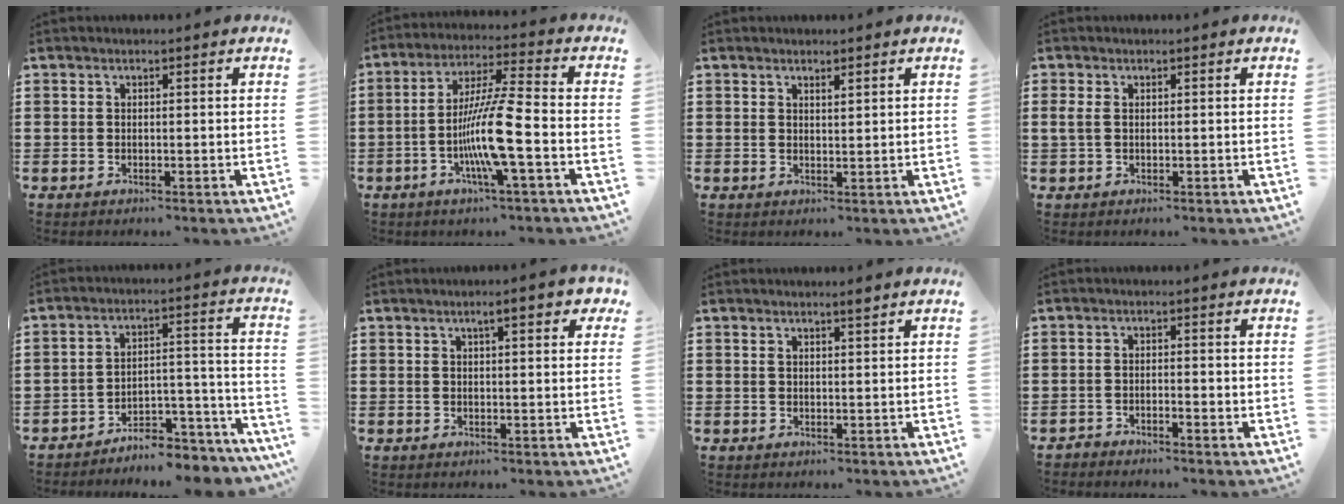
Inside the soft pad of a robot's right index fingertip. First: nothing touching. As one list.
[{"total": 10.9, "force": [-3.3, 0.4, 10.4], "torque": [-0.210, -0.013, -0.069]}, {"total": 1.2, "force": [1.1, 0.2, 0.4], "torque": [-0.008, 0.001, 0.020]}, {"total": 1.6, "force": [0.2, 0.8, 1.3], "torque": [-0.044, -0.001, -0.003]}, {"total": 5.4, "force": [-5.3, 0.7, 0.7], "torque": [-0.012, 0.012, -0.107]}, {"total": 3.8, "force": [2.0, 0.7, 3.1], "torque": [-0.049, 0.002, 0.027]}, {"total": 1.5, "force": [1.2, 0.2, 0.9], "torque": [-0.011, -0.002, 0.018]}, {"total": 1.5, "force": [-1.4, 0.0, 0.5], "torque": [-0.011, 0.000, -0.028]}]